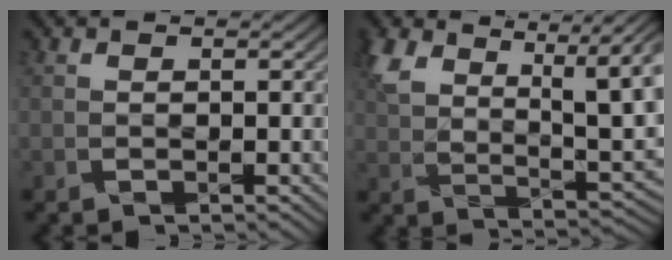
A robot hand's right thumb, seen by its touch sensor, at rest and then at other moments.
{"total": 13.2, "force": [6.1, 5.7, 10.3], "torque": [-0.204, 0.001, 0.113]}